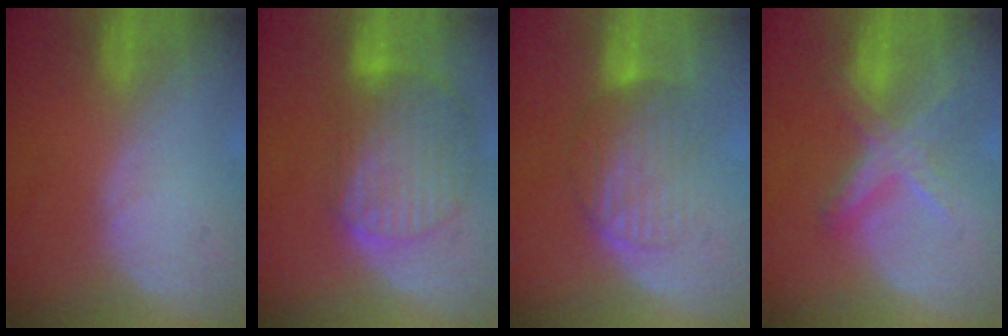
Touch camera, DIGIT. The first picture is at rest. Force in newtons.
{"total": 10.4, "press": 8.8, "slide": 5.5}
{"total": 6.6, "press": 6.3, "slide": 1.9}
{"total": 7.2, "press": 6.1, "slide": 3.7}